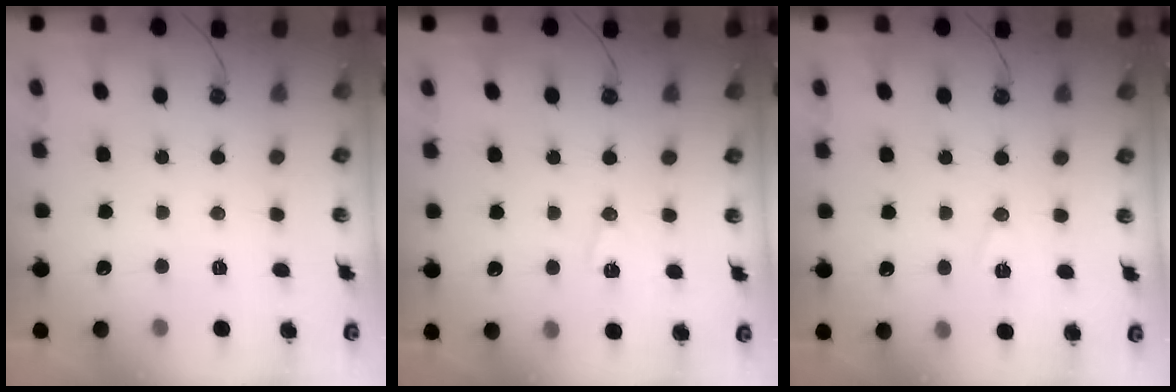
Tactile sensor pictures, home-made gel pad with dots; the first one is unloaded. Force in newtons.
{"total": 7.6, "press": 7.6, "slide": 0.4}
{"total": 7.4, "press": 5.8, "slide": 4.5}